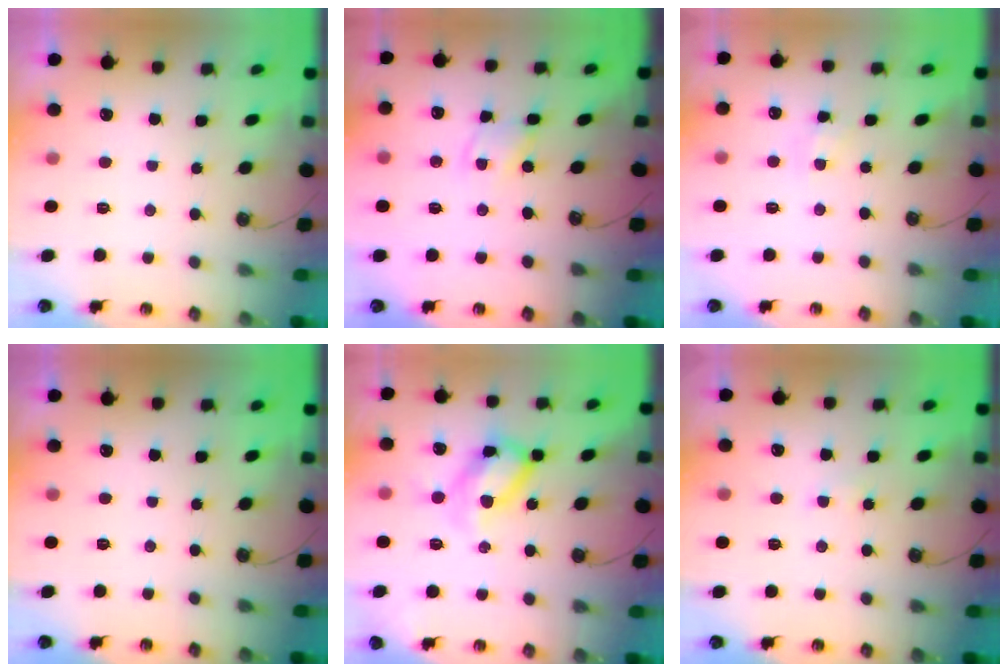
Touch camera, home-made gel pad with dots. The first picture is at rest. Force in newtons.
{"total": 2.1, "press": 2.1, "slide": 0.3}
{"total": 5.0, "press": 4.9, "slide": 0.6}
{"total": 0.0}
{"total": 16.3, "press": 16.3, "slide": 0.9}
{"total": 2.4, "press": 2.3, "slide": 0.4}